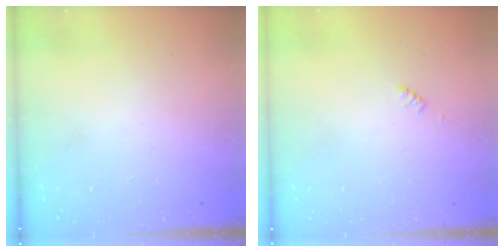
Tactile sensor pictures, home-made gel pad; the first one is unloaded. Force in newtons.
{"total": 0.9, "press": 0.9, "slide": 0.2}